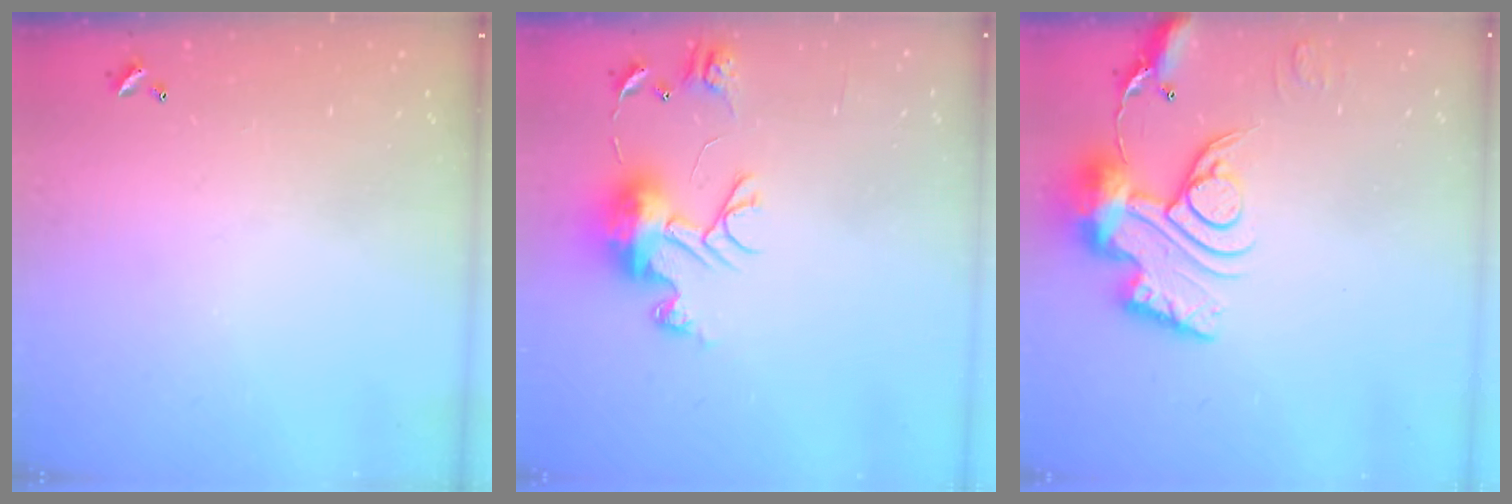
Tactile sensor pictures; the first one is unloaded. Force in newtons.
{"total": 10.8, "press": 10.8, "slide": 1.2}
{"total": 15.5, "press": 15.4, "slide": 1.7}